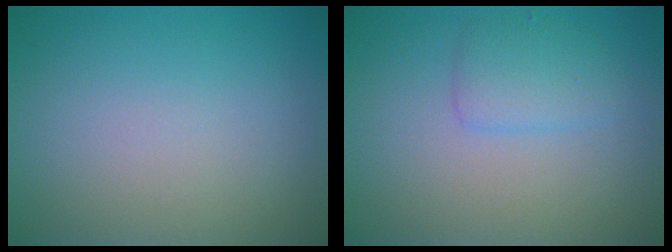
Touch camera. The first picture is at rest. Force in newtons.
{"total": 2.1, "press": 2.1, "slide": 0.2}